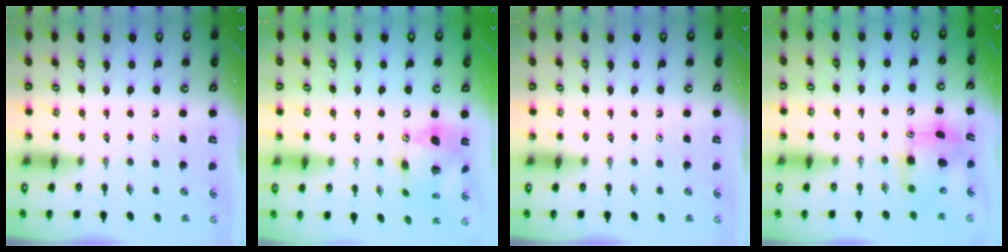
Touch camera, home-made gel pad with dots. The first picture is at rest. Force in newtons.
{"total": 15.1, "press": 15.0, "slide": 1.6}
{"total": 0.0}
{"total": 9.0, "press": 8.8, "slide": 2.0}